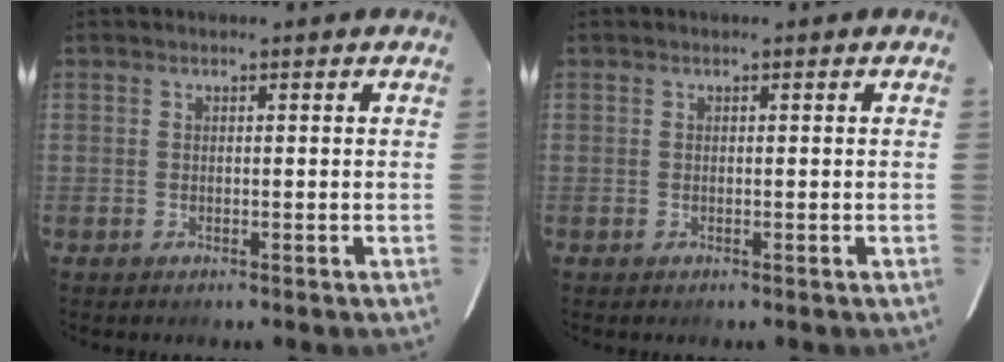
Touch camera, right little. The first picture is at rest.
{"total": 0.0}